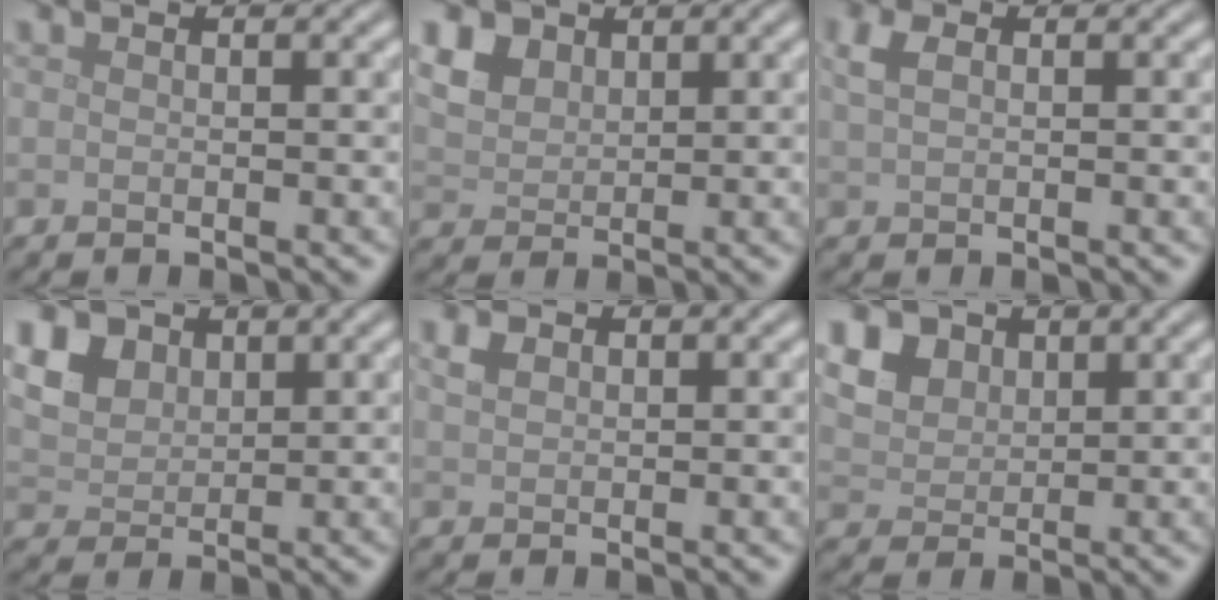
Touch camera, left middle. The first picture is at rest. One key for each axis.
{"total": 4.9, "fx": 2.9, "fy": 3.3, "fz": 2.2, "tx": -0.073, "ty": 0.005, "tz": 0.060}
{"total": 1.8, "fx": 0.8, "fy": 1.0, "fz": 1.3, "tx": -0.033, "ty": 0.004, "tz": 0.015}
{"total": 6.3, "fx": 3.3, "fy": 4.4, "fz": 3.0, "tx": -0.106, "ty": 0.012, "tz": 0.066}
{"total": 1.4, "fx": 0.8, "fy": 1.0, "fz": 0.8, "tx": -0.016, "ty": 0.005, "tz": 0.016}
{"total": 7.3, "fx": 3.8, "fy": 5.3, "fz": 3.3, "tx": -0.105, "ty": 0.018, "tz": 0.069}